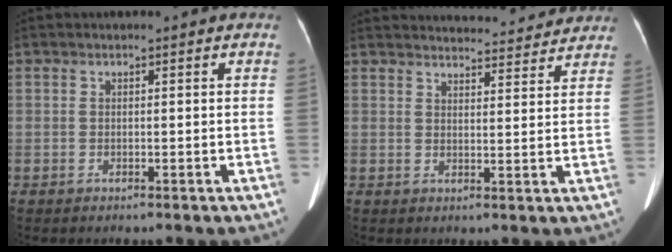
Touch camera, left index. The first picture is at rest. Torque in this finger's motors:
{"motor_torque": [0.04, -2.10, 0.04, -0.01]}